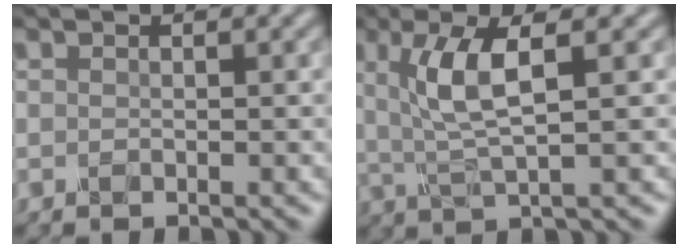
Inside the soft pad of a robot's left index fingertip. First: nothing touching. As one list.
[{"total": 4.8, "force": [1.3, 0.9, 4.6], "torque": [-0.097, 0.005, 0.030]}]